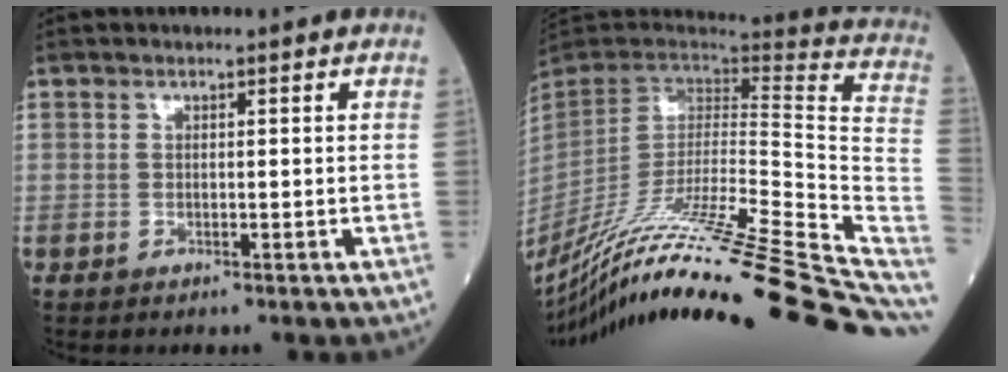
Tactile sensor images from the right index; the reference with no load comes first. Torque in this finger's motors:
{"motor_torque": [-1.34, -0.80, 0.38, 0.11]}